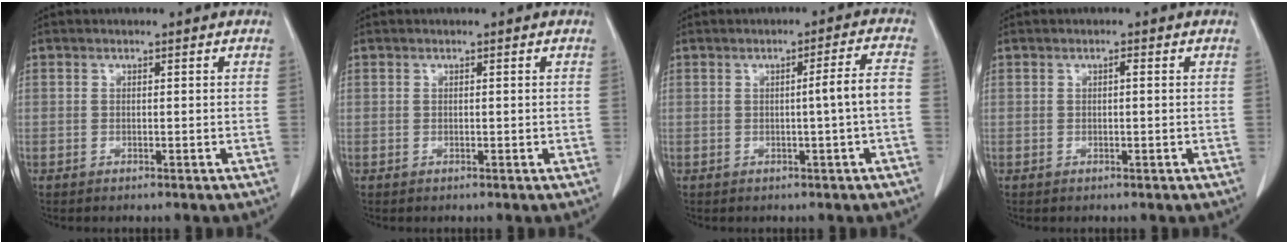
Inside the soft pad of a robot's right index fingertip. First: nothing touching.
{"total": 0.0}
{"total": 4.5, "force": [-0.6, -0.7, 4.4], "torque": [-0.064, 0.005, -0.009]}
{"total": 0.7, "force": [0.1, 0.1, 0.7], "torque": [-0.012, 0.000, 0.002]}